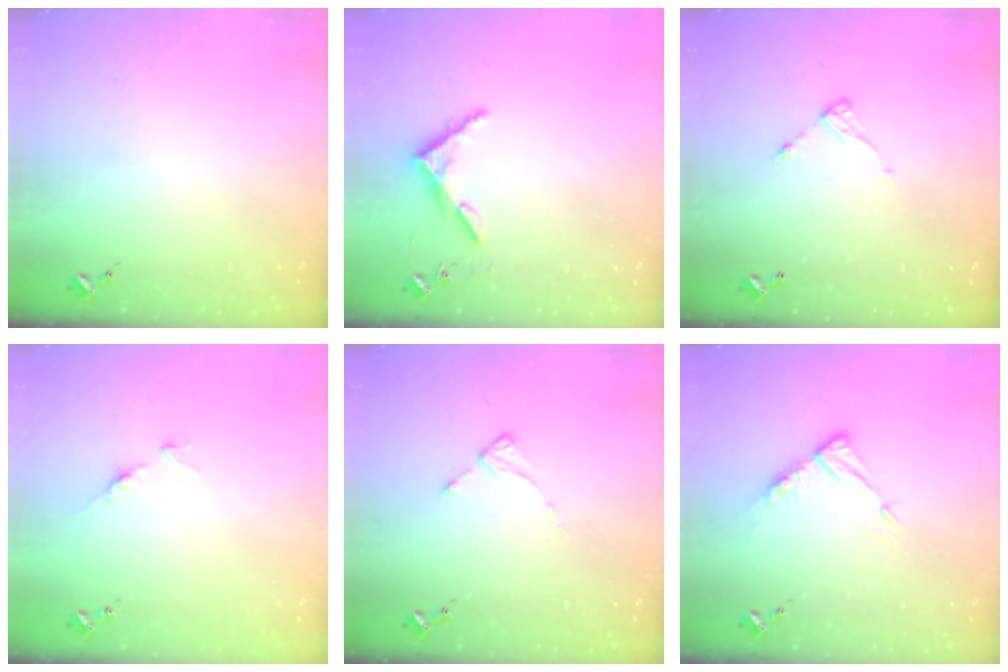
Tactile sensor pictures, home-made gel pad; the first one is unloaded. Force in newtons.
{"total": 4.0, "press": 4.0, "slide": 0.3}
{"total": 6.4, "press": 6.4, "slide": 0.4}
{"total": 4.9, "press": 4.8, "slide": 0.6}
{"total": 2.0, "press": 2.0, "slide": 0.3}
{"total": 9.0, "press": 9.0, "slide": 0.8}